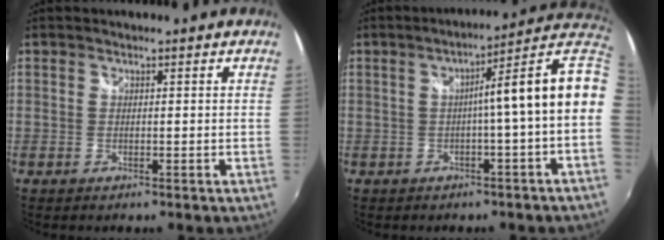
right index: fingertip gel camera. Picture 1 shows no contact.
{"total": 11.3, "force": [0.0, -1.0, 11.3], "torque": [-0.138, 0.015, 0.002]}